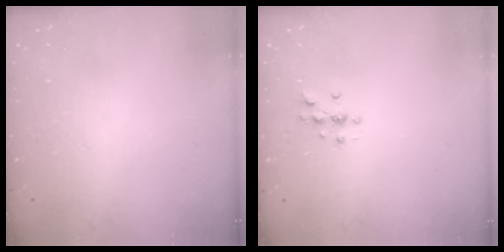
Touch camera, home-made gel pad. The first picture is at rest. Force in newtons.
{"total": 3.5, "press": 3.5, "slide": 0.4}